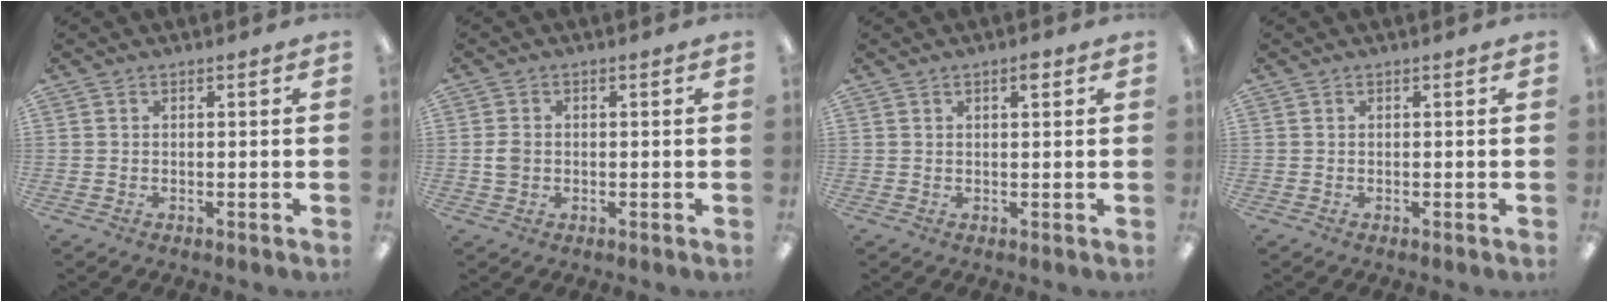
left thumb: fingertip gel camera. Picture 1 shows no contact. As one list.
[{"total": 2.6, "force": [-0.1, 2.1, 1.5], "torque": [-0.019, 0.001, -0.005]}, {"total": 2.2, "force": [1.3, 0.6, 1.6], "torque": [-0.027, 0.001, 0.019]}, {"total": 0.0}]